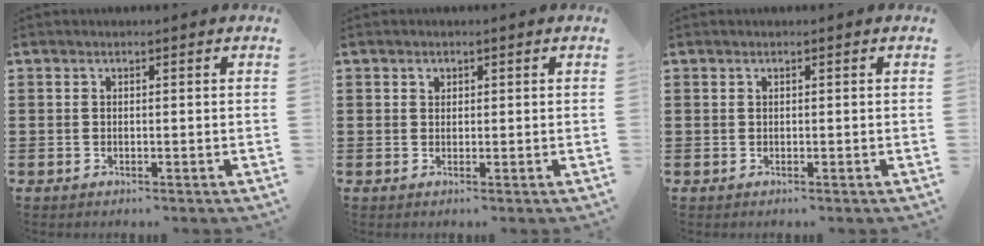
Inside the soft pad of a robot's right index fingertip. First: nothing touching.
{"total": 0.9, "force": [0.3, 0.7, 0.4], "torque": [-0.010, 0.003, 0.007]}
{"total": 0.0}